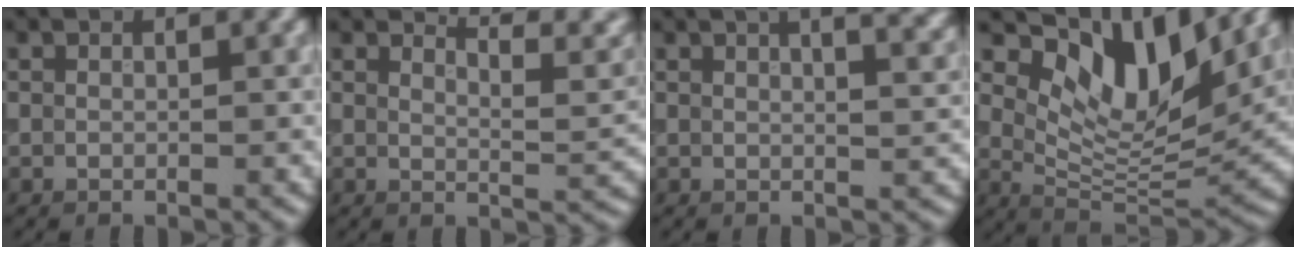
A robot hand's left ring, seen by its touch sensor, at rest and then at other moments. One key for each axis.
{"total": 5.2, "fx": 4.0, "fy": 1.2, "fz": 3.1, "tx": -0.034, "ty": 0.012, "tz": 0.057}
{"total": 10.8, "fx": 5.8, "fy": 5.2, "fz": 7.4, "tx": -0.023, "ty": 0.063, "tz": 0.037}
{"total": 9.4, "fx": 5.0, "fy": 4.3, "fz": 6.8, "tx": -0.114, "ty": -0.006, "tz": 0.090}